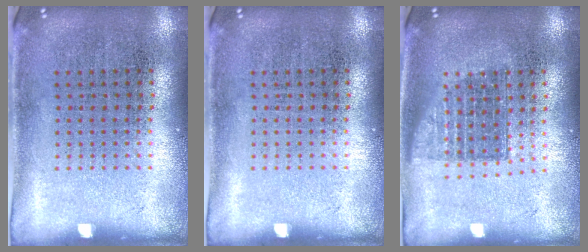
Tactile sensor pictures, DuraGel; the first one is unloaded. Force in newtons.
{"total": 0.0}
{"total": 1.3, "press": 1.1, "slide": 0.8}